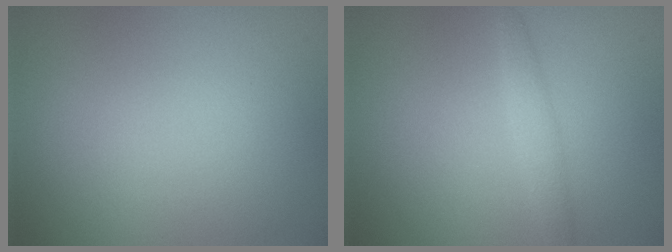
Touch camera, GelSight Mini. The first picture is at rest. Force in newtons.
{"total": 1.5, "press": 1.5, "slide": 0.0}